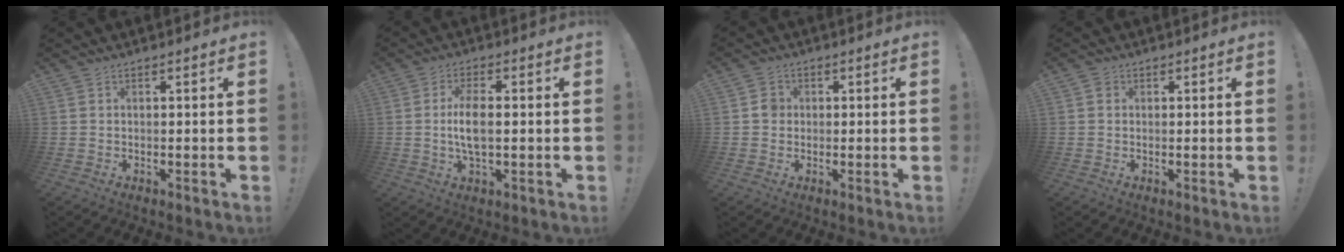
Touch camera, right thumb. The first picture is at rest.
{"total": 7.8, "force": [-0.3, 3.1, 7.2], "torque": [-0.131, -0.006, -0.010]}
{"total": 3.2, "force": [-0.2, 3.0, 1.0], "torque": [-0.009, 0.006, -0.006]}
{"total": 1.4, "force": [0.4, 1.2, 0.5], "torque": [-0.002, 0.001, 0.005]}